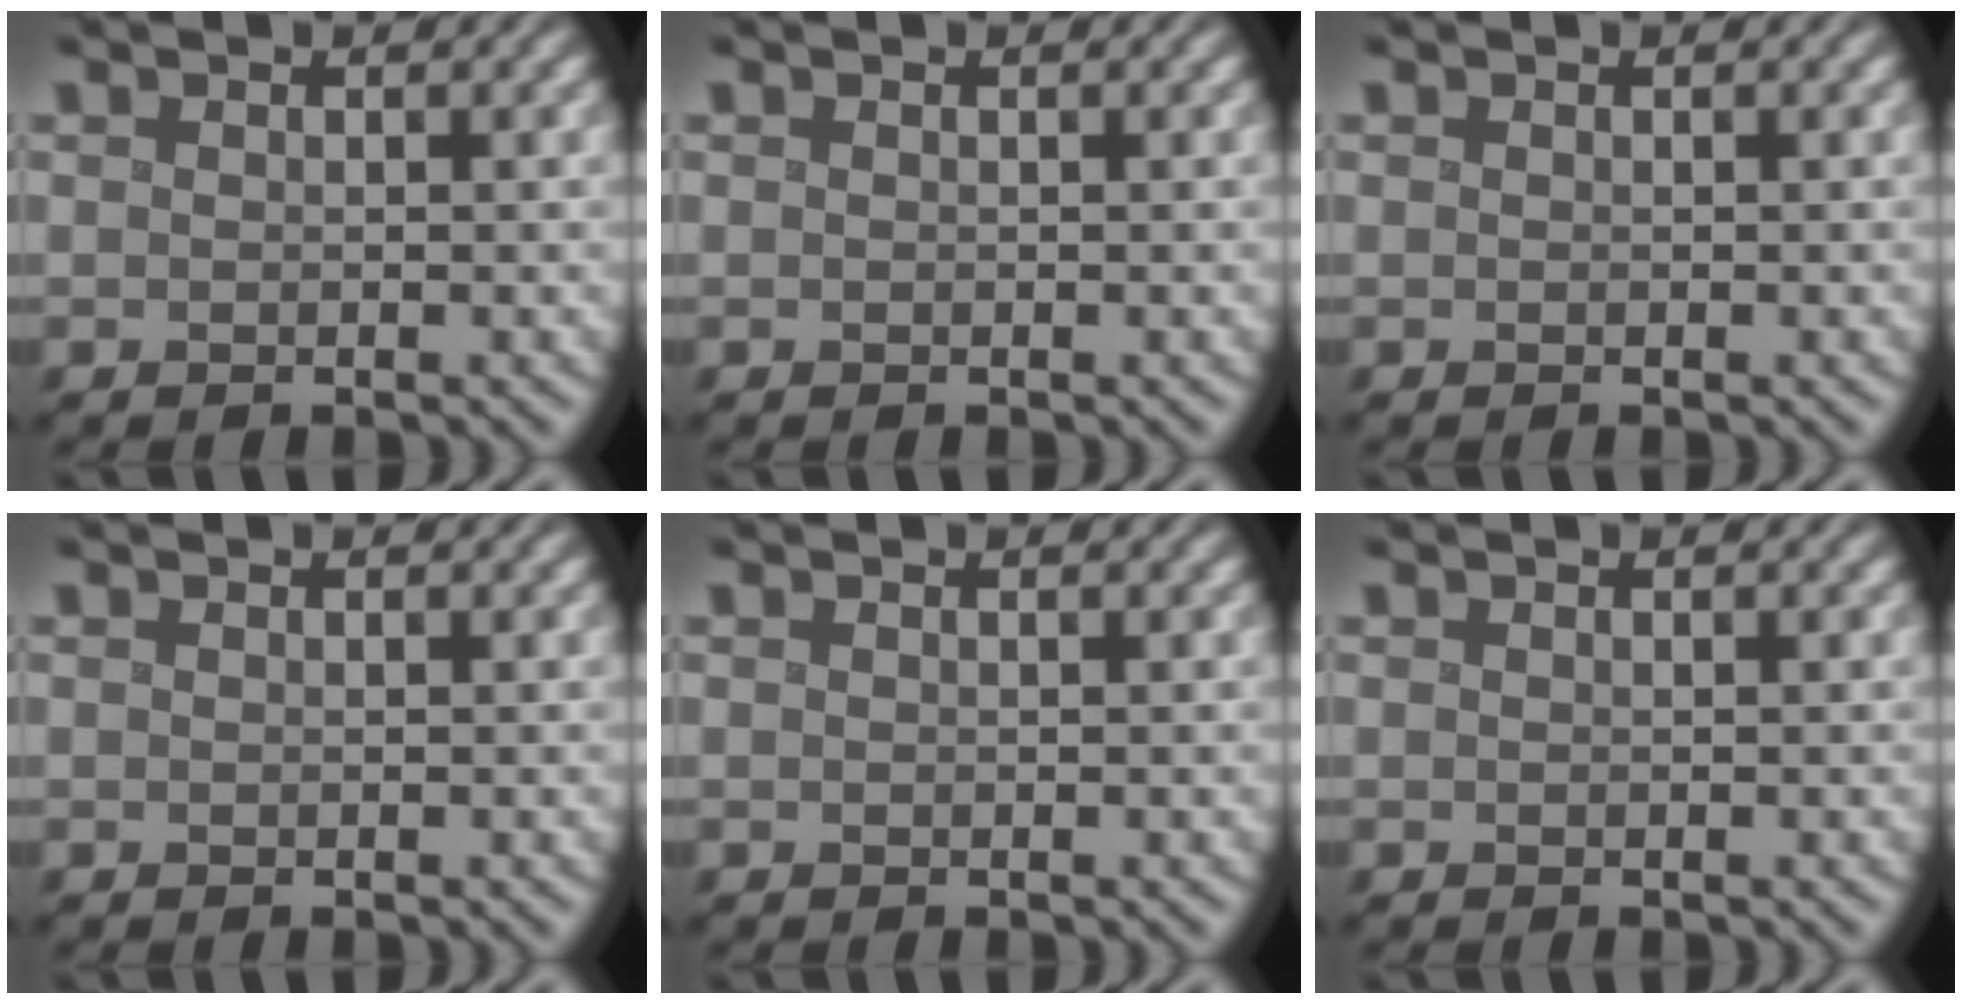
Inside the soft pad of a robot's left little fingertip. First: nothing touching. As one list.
[{"total": 0.0}, {"total": 0.0}, {"total": 0.0}, {"total": 0.0}, {"total": 0.0}]